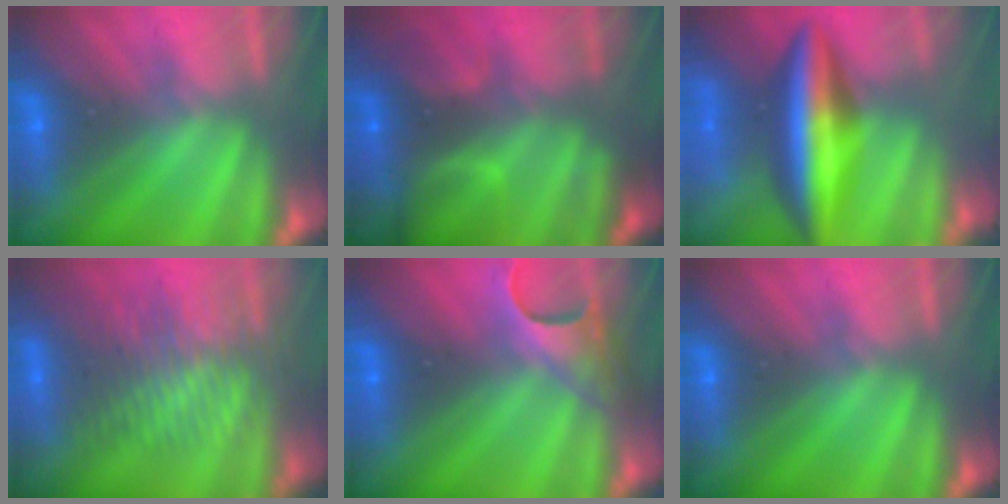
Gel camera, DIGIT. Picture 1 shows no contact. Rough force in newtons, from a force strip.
{"total": 6.8}
{"total": 6.3}
{"total": 3.5}
{"total": 4.0}
{"total": 0.0}